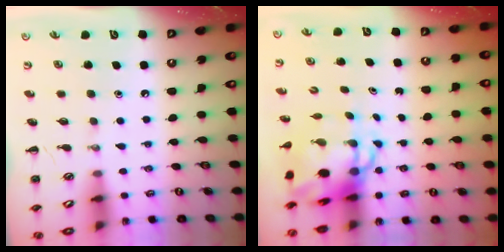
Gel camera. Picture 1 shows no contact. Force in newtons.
{"total": 7.0, "press": 6.8, "slide": 1.9}